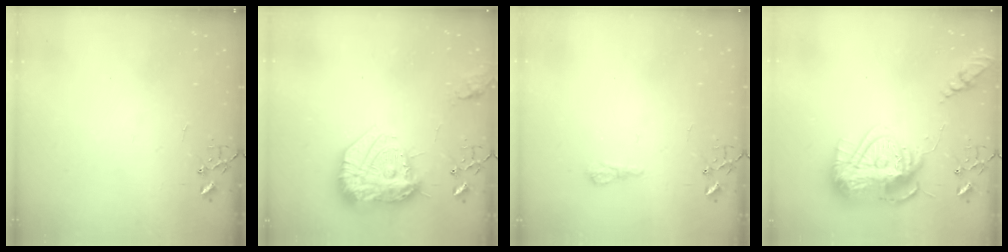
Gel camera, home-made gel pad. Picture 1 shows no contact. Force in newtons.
{"total": 20.7, "press": 20.6, "slide": 1.5}
{"total": 6.5, "press": 6.5, "slide": 0.7}
{"total": 18.9, "press": 18.9, "slide": 1.6}